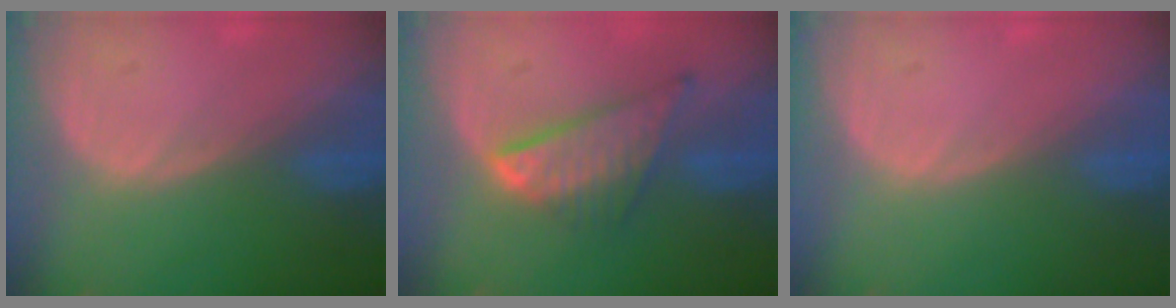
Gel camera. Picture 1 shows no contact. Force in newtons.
{"total": 8.3, "press": 7.1, "slide": 4.3}
{"total": 0.0}